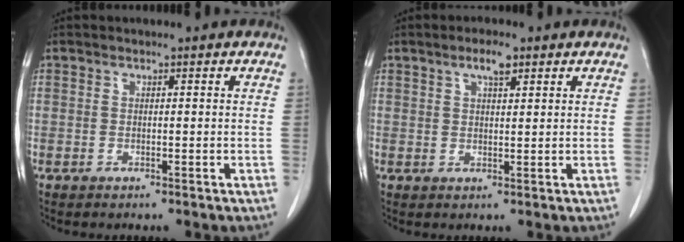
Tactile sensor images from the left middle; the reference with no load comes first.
{"total": 3.1, "force": [1.9, 0.8, 2.3], "torque": [-0.044, 0.005, 0.032]}